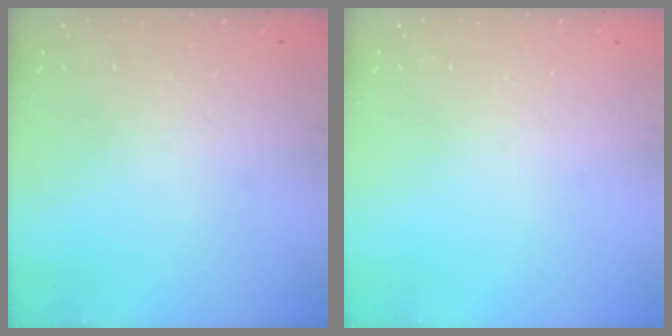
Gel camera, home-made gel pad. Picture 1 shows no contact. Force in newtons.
{"total": 0.0}